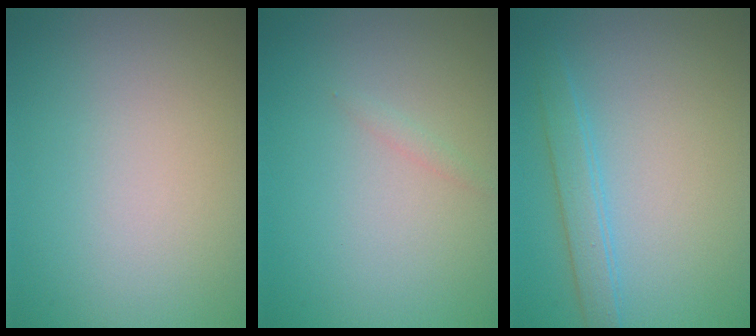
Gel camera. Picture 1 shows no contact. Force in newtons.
{"total": 0.6, "press": 0.6, "slide": 0.0}
{"total": 2.3, "press": 2.3, "slide": 0.1}